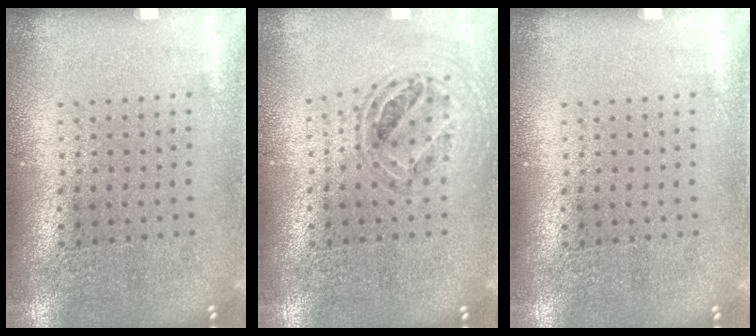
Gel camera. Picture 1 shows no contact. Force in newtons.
{"total": 0.8, "press": 0.8, "slide": 0.0}
{"total": 0.0}